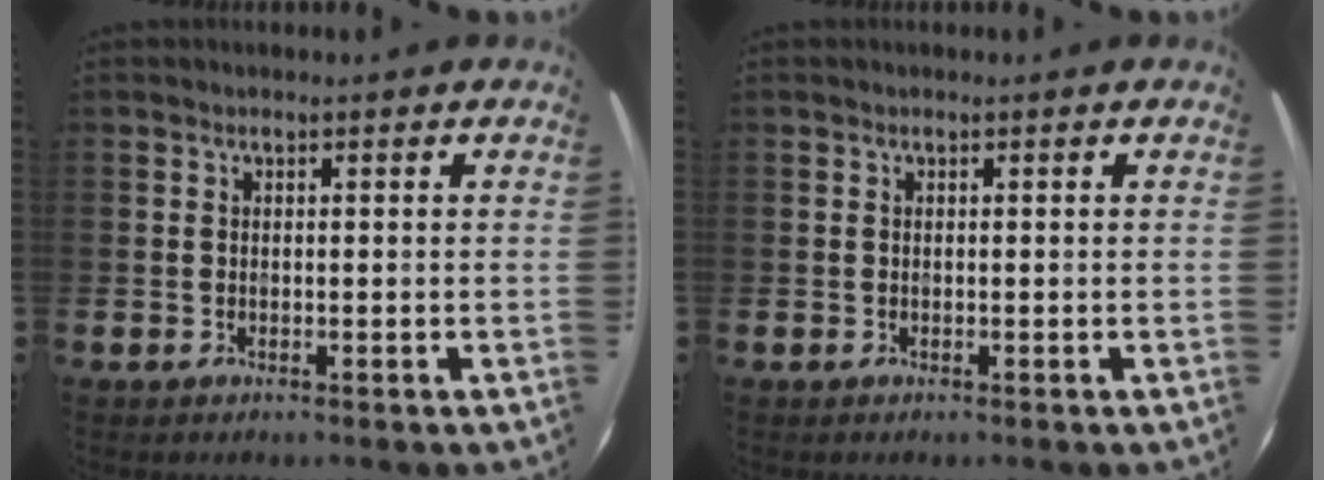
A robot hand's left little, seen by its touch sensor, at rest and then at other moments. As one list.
[{"total": 0.0}]